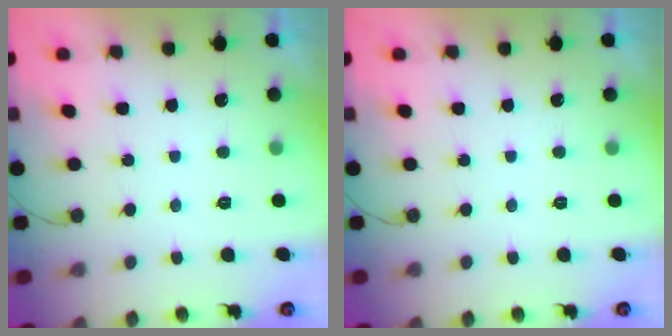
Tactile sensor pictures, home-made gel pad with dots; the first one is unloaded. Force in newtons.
{"total": 0.0}